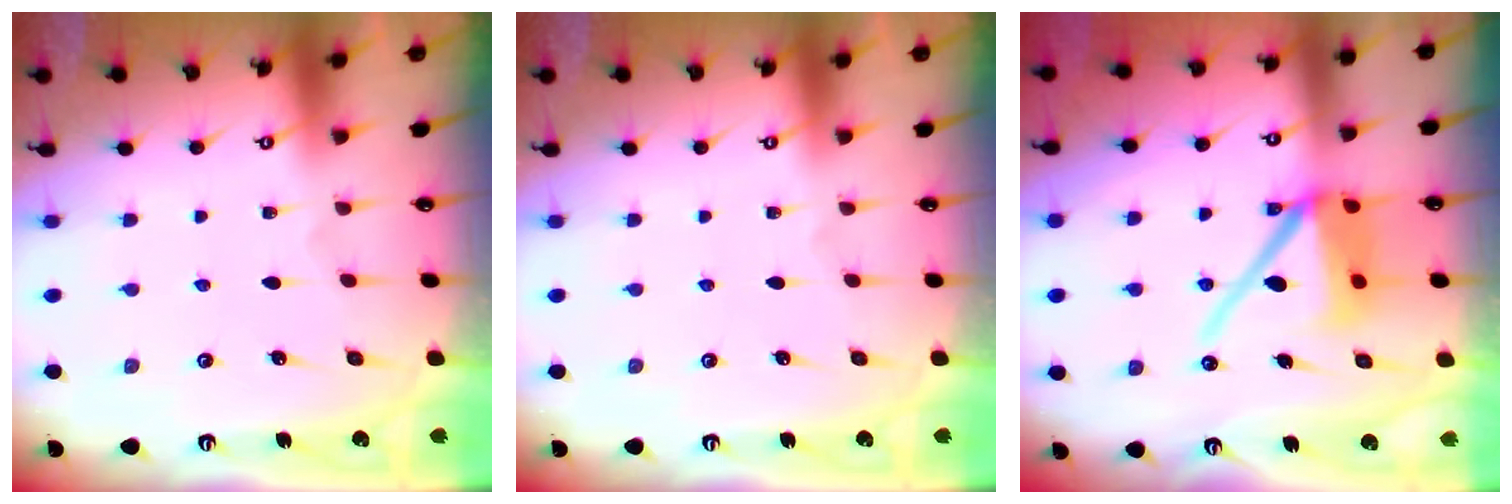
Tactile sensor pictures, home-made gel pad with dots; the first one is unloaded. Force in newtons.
{"total": 0.0}
{"total": 13.5, "press": 13.4, "slide": 1.7}